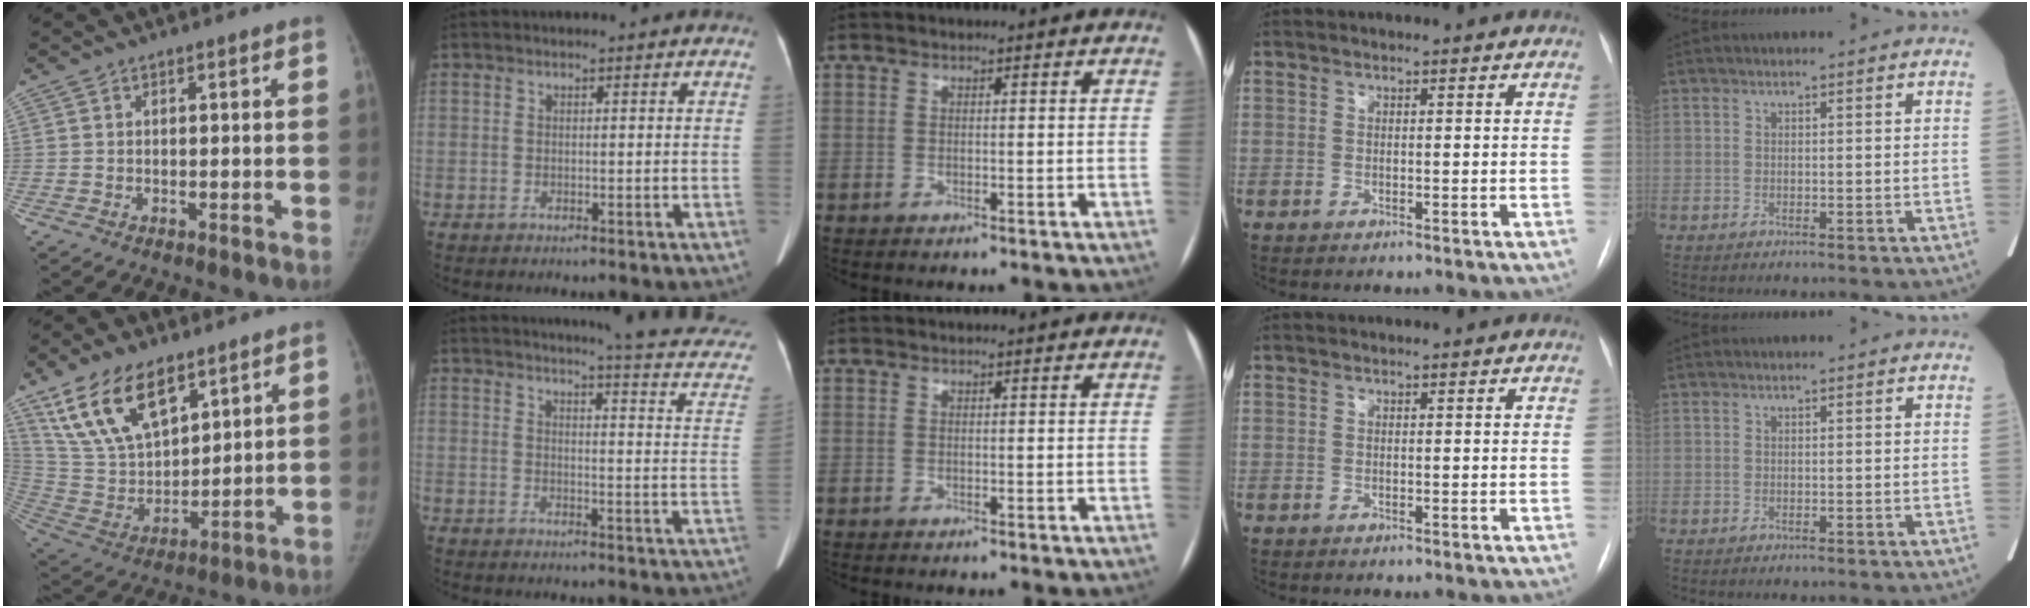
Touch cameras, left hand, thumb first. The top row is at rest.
{"thumb": {"total": 18.1, "force": [11.1, 9.2, 10.9], "torque": [-0.171, -0.044, 0.224]}, "index": {"total": 13.9, "force": [12.2, 1.1, 6.7], "torque": [-0.077, -0.055, 0.111]}}